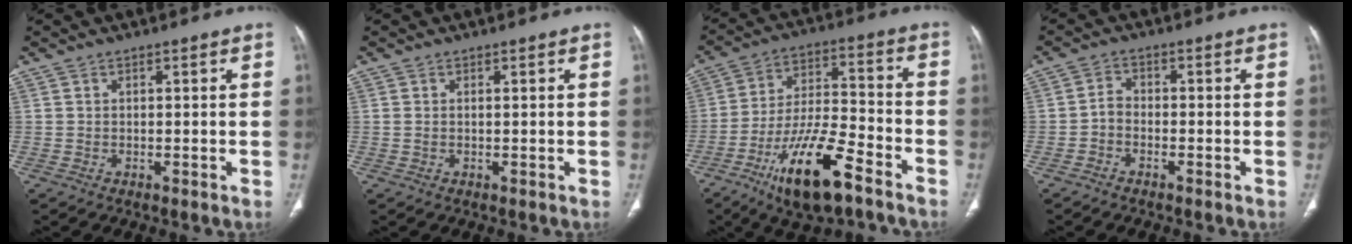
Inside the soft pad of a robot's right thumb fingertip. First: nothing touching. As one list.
[{"total": 0.7, "force": [0.1, 0.3, 0.6], "torque": [-0.026, 0.007, 0.008]}, {"total": 17.3, "force": [-10.3, 5.3, 12.9], "torque": [-0.230, 0.055, -0.181]}, {"total": 2.3, "force": [-1.2, 1.5, 1.3], "torque": [-0.021, 0.015, -0.030]}]